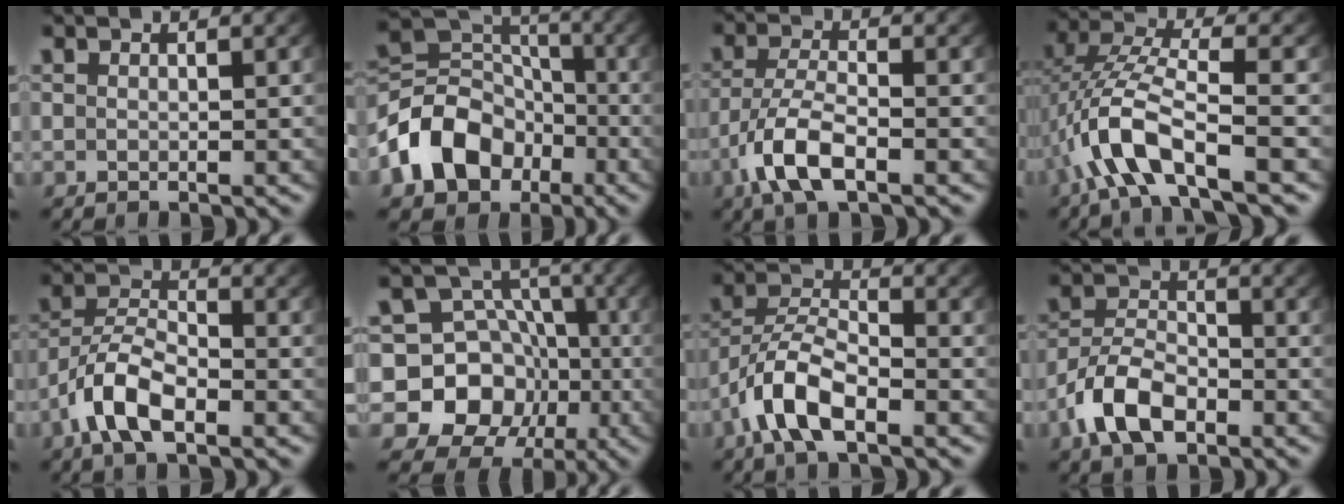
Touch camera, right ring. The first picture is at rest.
{"total": 10.9, "force": [-2.9, 8.9, 5.4], "torque": [-0.109, -0.032, -0.039]}
{"total": 5.0, "force": [-2.4, 1.9, 3.9], "torque": [-0.092, -0.020, -0.034]}
{"total": 5.9, "force": [-1.6, 2.7, 5.0], "torque": [-0.136, -0.019, -0.019]}
{"total": 5.0, "force": [-2.5, 2.5, 3.6], "torque": [-0.075, -0.012, -0.044]}
{"total": 16.9, "force": [-2.7, 15.3, 6.5], "torque": [-0.167, -0.081, -0.037]}
{"total": 5.3, "force": [-2.2, 2.7, 4.0], "torque": [-0.091, -0.015, -0.037]}
{"total": 6.3, "force": [-3.2, 4.0, 3.6], "torque": [-0.070, -0.013, -0.054]}